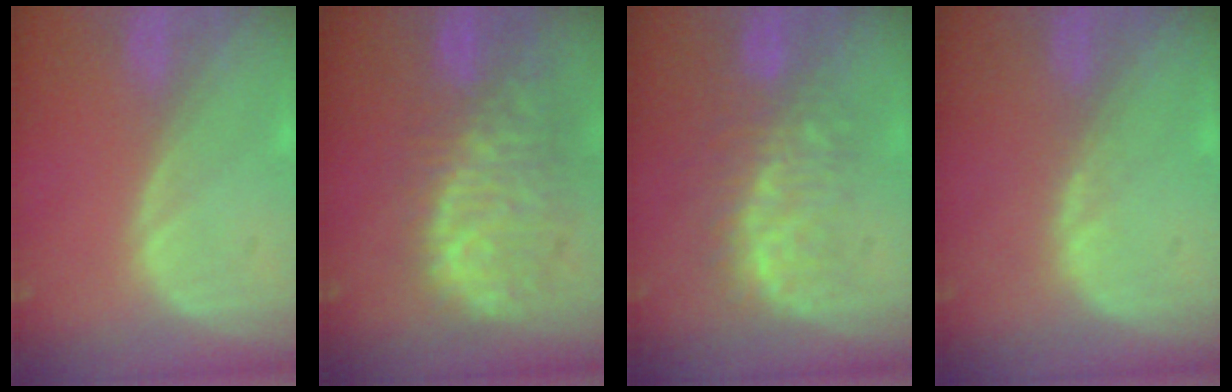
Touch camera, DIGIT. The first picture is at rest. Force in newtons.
{"total": 11.1, "press": 9.6, "slide": 5.6}
{"total": 8.5, "press": 8.0, "slide": 2.8}
{"total": 0.8, "press": 0.8, "slide": 0.3}